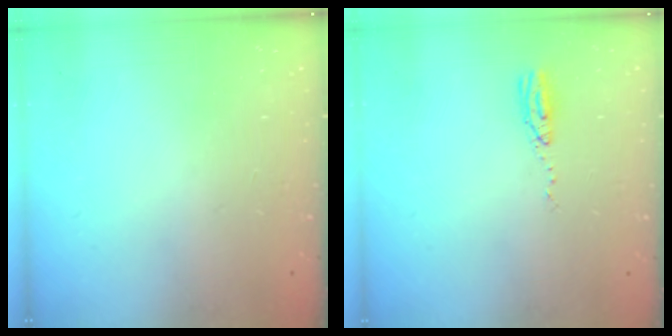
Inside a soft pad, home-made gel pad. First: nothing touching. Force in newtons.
{"total": 4.4, "press": 4.1, "slide": 1.6}